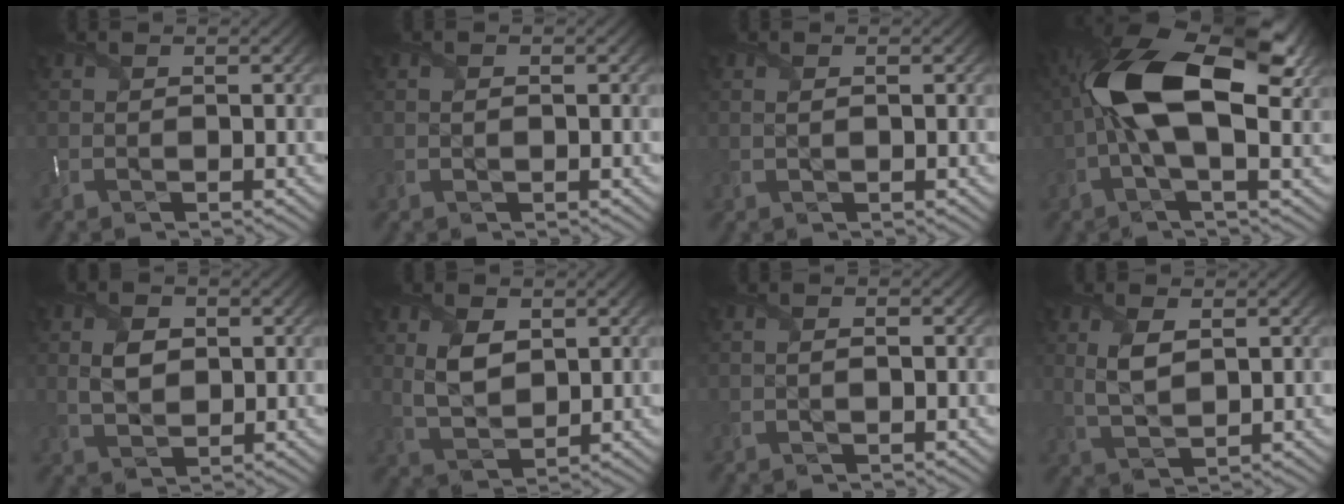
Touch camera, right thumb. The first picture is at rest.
{"total": 1.1, "force": [0.0, 0.7, 0.9], "torque": [-0.016, -0.003, 0.004]}
{"total": 0.8, "force": [0.2, 0.1, 0.8], "torque": [-0.019, 0.000, 0.004]}
{"total": 15.8, "force": [2.1, 7.6, 13.7], "torque": [-0.273, 0.012, 0.023]}
{"total": 4.0, "force": [0.8, 2.8, 2.7], "torque": [-0.061, -0.003, 0.014]}
{"total": 5.4, "force": [1.7, 3.3, 3.9], "torque": [-0.089, -0.006, 0.036]}
{"total": 1.1, "force": [-0.2, 0.3, 1.0], "torque": [-0.023, 0.000, -0.004]}
{"total": 4.3, "force": [1.3, 2.1, 3.5], "torque": [-0.086, -0.004, 0.033]}